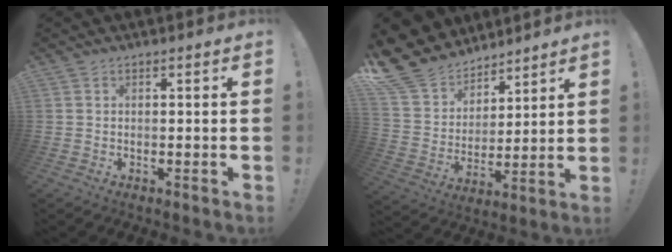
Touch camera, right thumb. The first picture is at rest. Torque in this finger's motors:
{"motor_torque": [-0.17, 0.40, 0.66, 0.73, 0.17]}